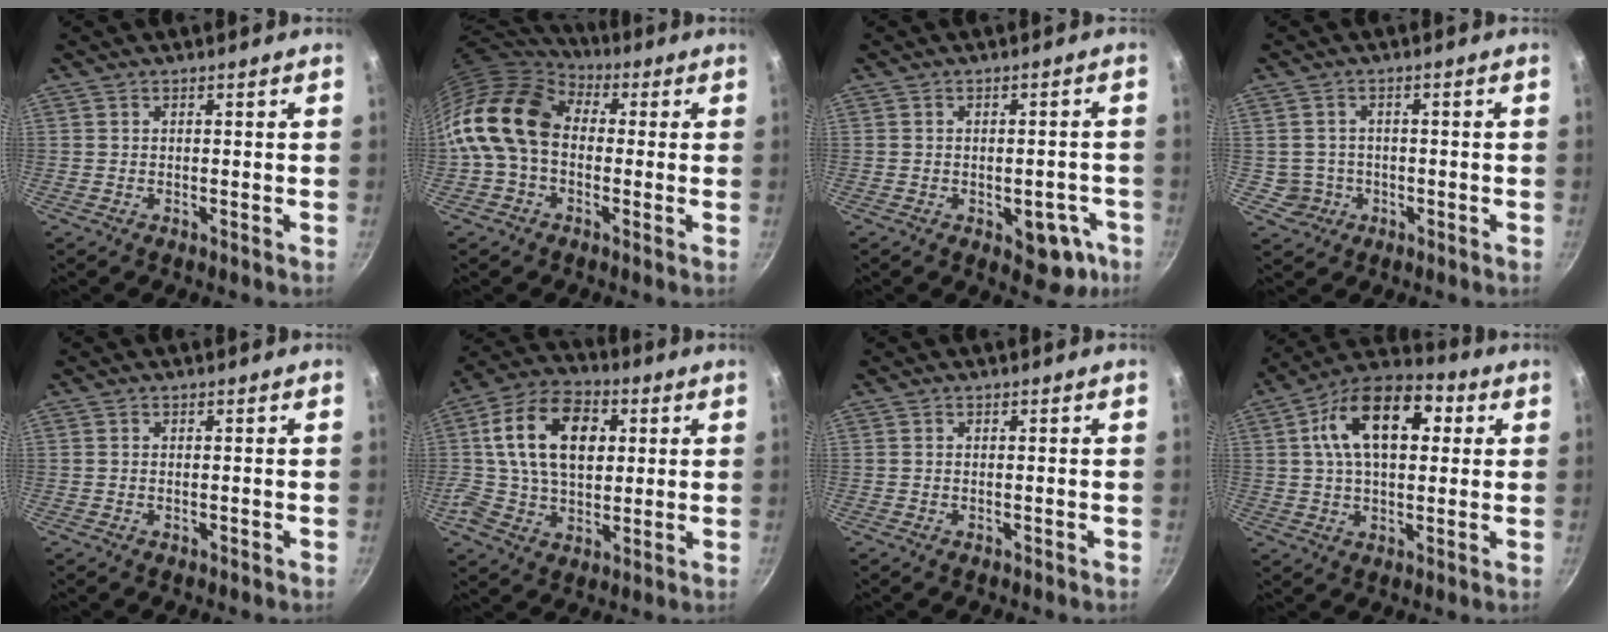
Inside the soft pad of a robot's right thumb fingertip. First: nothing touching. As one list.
[{"total": 17.6, "force": [0.5, 12.7, 12.2], "torque": [-0.223, 0.034, -0.009]}, {"total": 8.5, "force": [-3.2, 4.9, 6.1], "torque": [-0.025, 0.021, -0.033]}, {"total": 3.7, "force": [-0.7, 3.6, 0.2], "torque": [0.013, 0.015, -0.002]}, {"total": 0.5, "force": [-0.1, 0.3, 0.4], "torque": [-0.005, 0.001, -0.002]}, {"total": 16.3, "force": [3.5, 11.0, 11.5], "torque": [-0.176, 0.009, 0.048]}, {"total": 0.0}, {"total": 17.3, "force": [4.4, 10.2, 13.3], "torque": [-0.193, 0.017, 0.055]}]